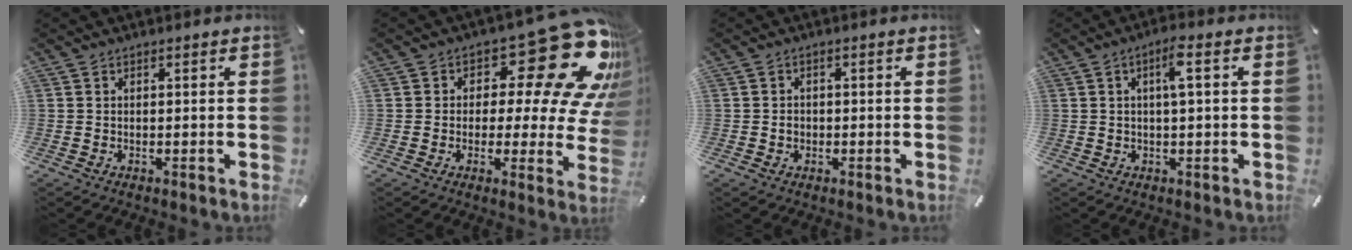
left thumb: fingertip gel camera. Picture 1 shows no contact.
{"total": 21.7, "force": [11.2, 9.1, 16.2], "torque": [-0.213, -0.083, 0.182]}
{"total": 1.9, "force": [-0.4, 1.6, 0.9], "torque": [-0.018, 0.006, -0.011]}
{"total": 4.7, "force": [1.0, 1.0, 4.5], "torque": [-0.081, 0.003, 0.011]}